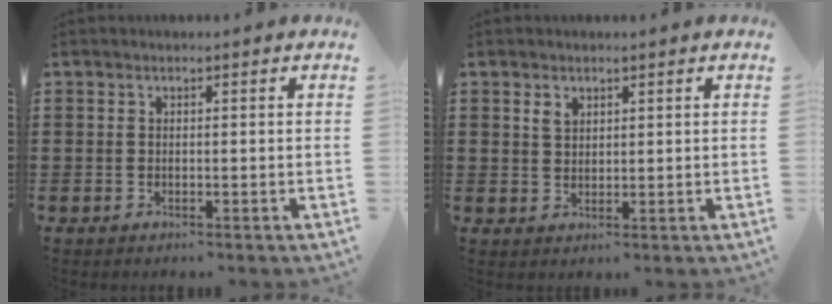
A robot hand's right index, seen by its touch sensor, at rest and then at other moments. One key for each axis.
{"total": 1.7, "fx": 1.1, "fy": 1.1, "fz": 0.8, "tx": -0.018, "ty": 0.003, "tz": 0.020}